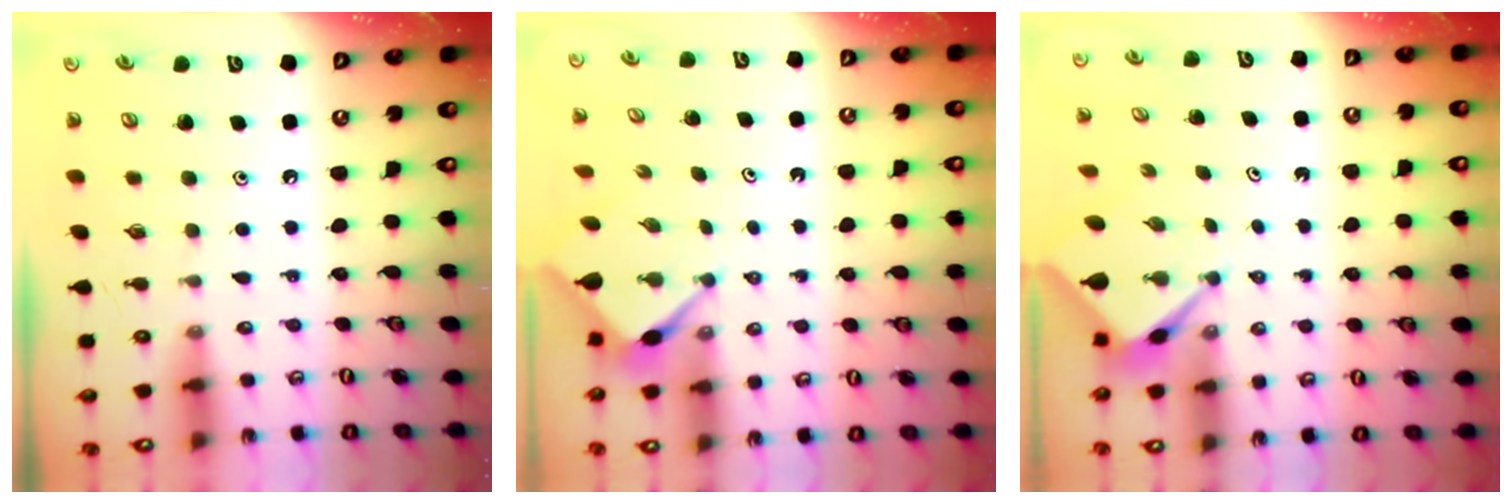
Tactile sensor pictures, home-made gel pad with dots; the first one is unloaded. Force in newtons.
{"total": 2.9, "press": 2.9, "slide": 0.3}
{"total": 2.6, "press": 2.6, "slide": 0.1}